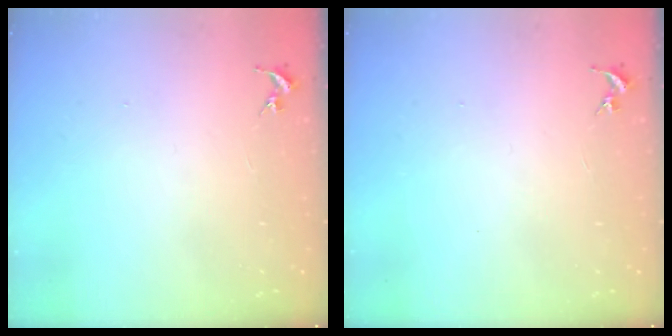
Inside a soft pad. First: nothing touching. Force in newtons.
{"total": 0.0}